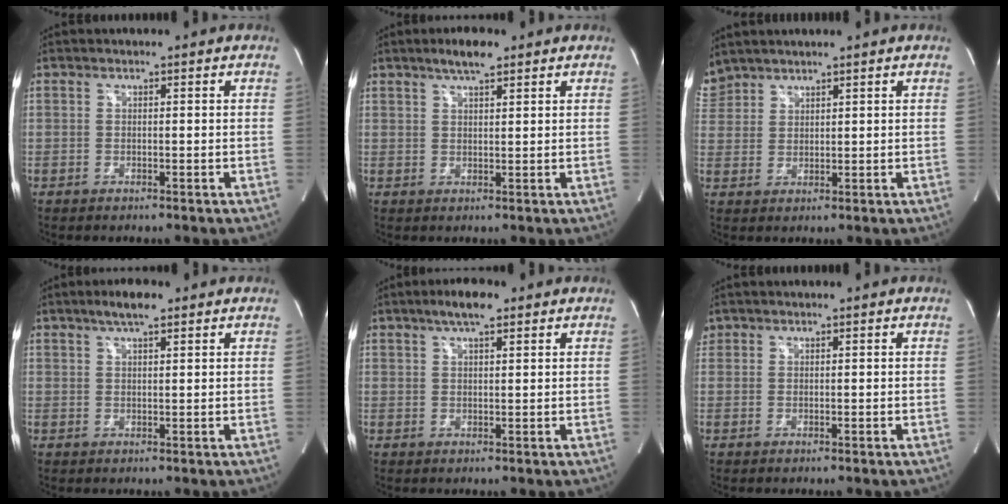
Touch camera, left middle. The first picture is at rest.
{"total": 4.2, "force": [3.0, 0.9, 2.8], "torque": [-0.052, 0.008, 0.051]}
{"total": 4.8, "force": [4.4, 1.9, 0.2], "torque": [-0.013, 0.020, 0.097]}
{"total": 4.1, "force": [2.8, 0.8, 2.9], "torque": [-0.054, 0.009, 0.048]}
{"total": 4.8, "force": [3.2, 1.0, 3.4], "torque": [-0.064, 0.011, 0.052]}
{"total": 1.2, "force": [0.8, 0.9, 0.0], "torque": [0.004, 0.015, 0.015]}